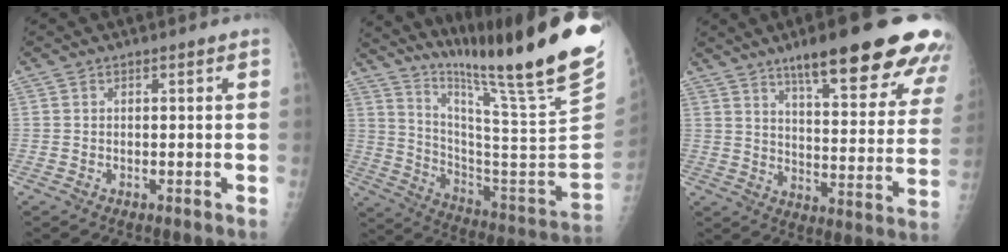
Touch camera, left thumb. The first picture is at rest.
{"total": 27.8, "force": [22.5, -1.0, 16.2], "torque": [-0.239, -0.170, 0.345]}
{"total": 23.6, "force": [15.7, 5.0, 16.9], "torque": [-0.196, -0.061, 0.218]}